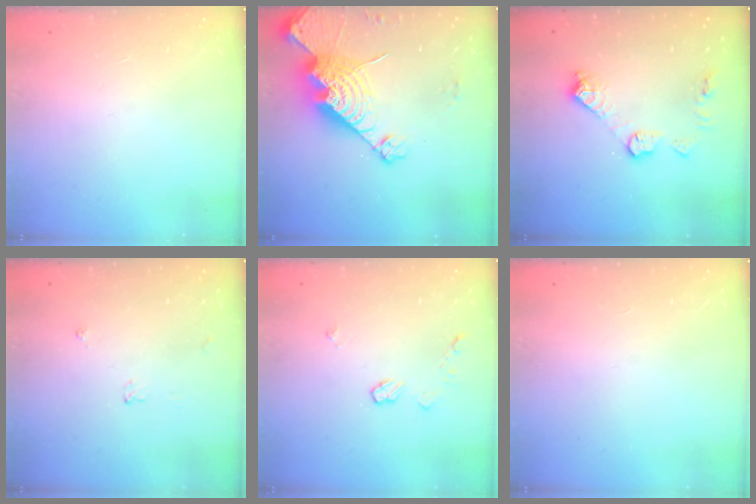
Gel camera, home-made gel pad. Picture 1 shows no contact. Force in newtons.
{"total": 19.8, "press": 19.7, "slide": 1.8}
{"total": 9.8, "press": 9.8, "slide": 0.5}
{"total": 3.3, "press": 3.3, "slide": 0.5}
{"total": 5.1, "press": 5.1, "slide": 0.1}
{"total": 0.0}